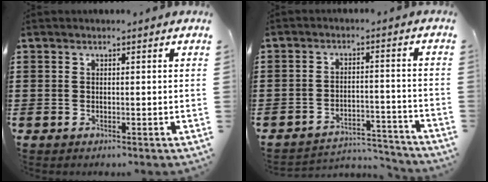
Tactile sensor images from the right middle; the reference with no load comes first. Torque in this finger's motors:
{"motor_torque": [-0.35, 0.38, -1.05, -0.16]}